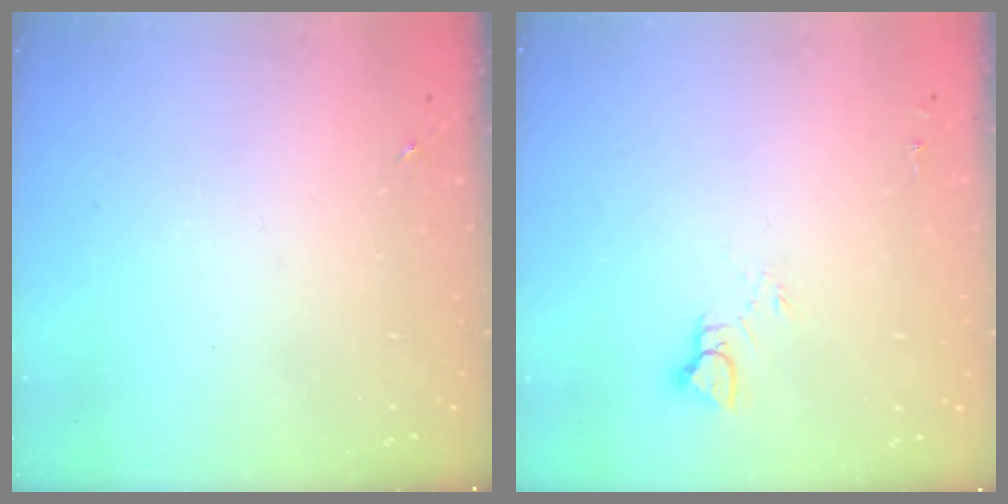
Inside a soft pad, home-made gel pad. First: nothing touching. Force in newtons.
{"total": 5.3, "press": 5.3, "slide": 0.5}